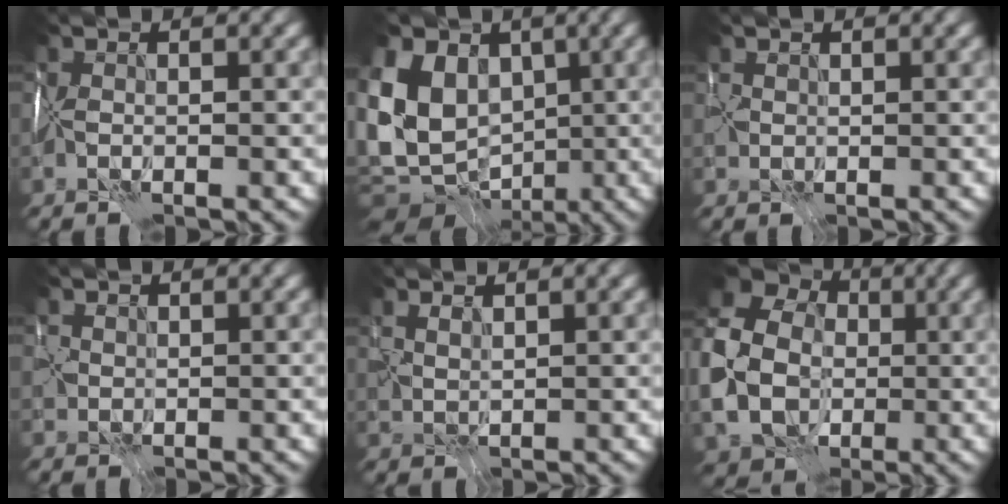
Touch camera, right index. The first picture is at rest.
{"total": 13.6, "force": [0.4, 11.3, 7.4], "torque": [-0.158, 0.000, -0.001]}
{"total": 0.9, "force": [0.4, 0.8, 0.2], "torque": [-0.004, -0.002, 0.011]}
{"total": 1.0, "force": [0.5, 0.8, -0.1], "torque": [0.002, 0.000, 0.013]}
{"total": 1.9, "force": [1.5, 0.6, 0.9], "torque": [-0.019, 0.003, 0.040]}
{"total": 9.6, "force": [-0.2, 8.1, 5.1], "torque": [-0.119, -0.012, 0.001]}